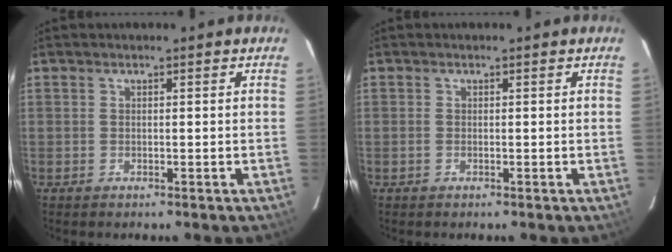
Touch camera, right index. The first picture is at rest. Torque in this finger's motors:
{"motor_torque": [-0.09, -0.02, -0.03, 0.01]}